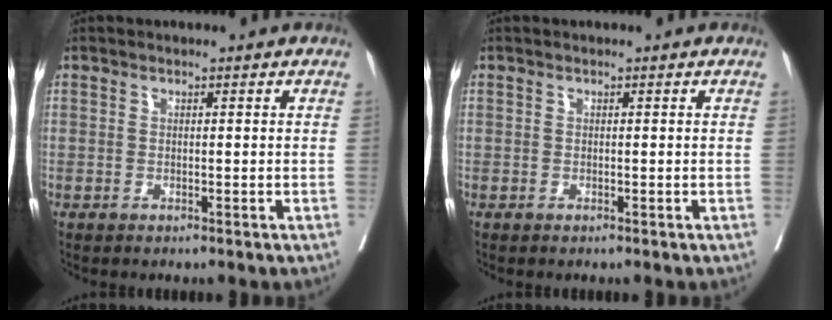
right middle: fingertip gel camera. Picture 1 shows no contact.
{"total": 0.0}